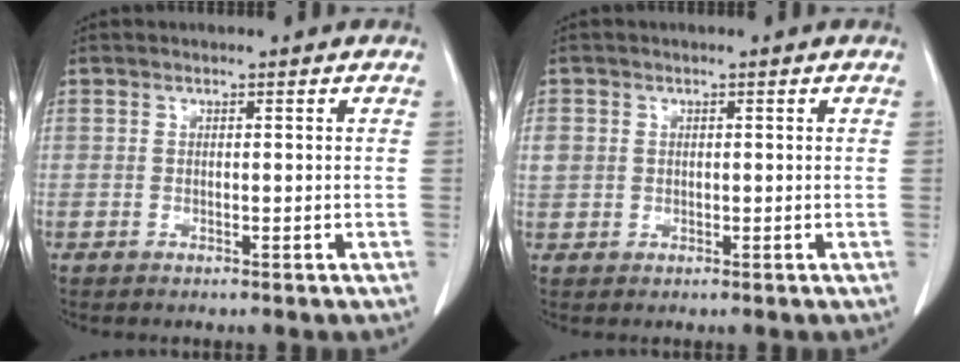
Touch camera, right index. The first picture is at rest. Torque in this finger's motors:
{"motor_torque": [0.45, 0.08, 0.13, 0.02]}